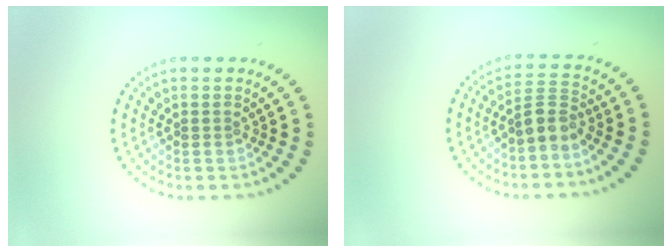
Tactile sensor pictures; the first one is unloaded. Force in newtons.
{"total": 2.7, "press": 2.2, "slide": 1.5}